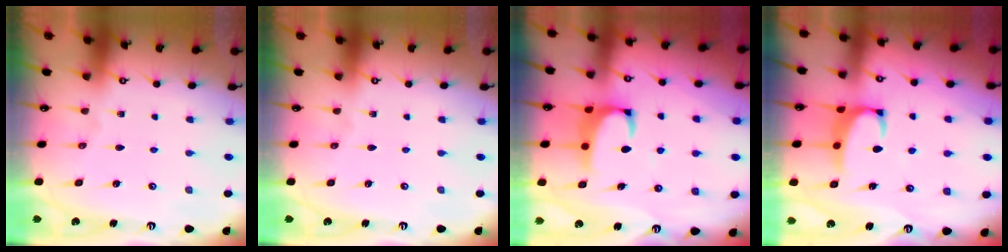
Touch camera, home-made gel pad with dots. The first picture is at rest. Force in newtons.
{"total": 0.0}
{"total": 2.3, "press": 2.0, "slide": 1.0}
{"total": 2.7, "press": 2.5, "slide": 1.0}